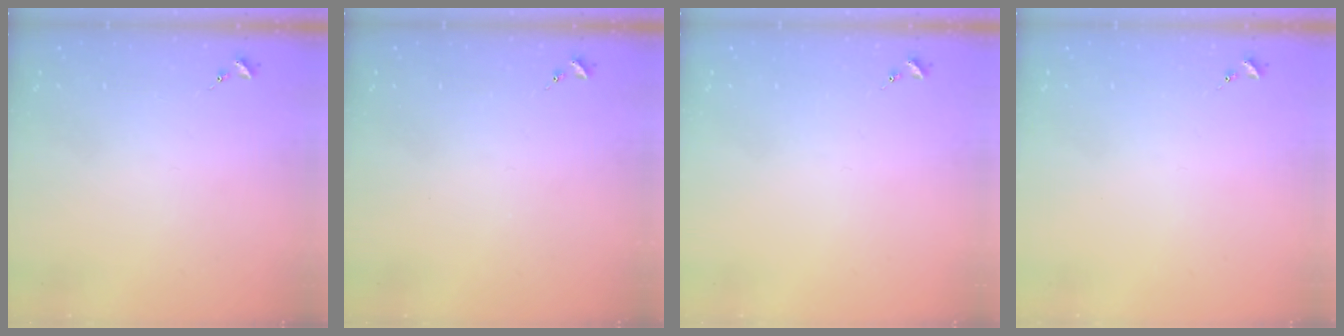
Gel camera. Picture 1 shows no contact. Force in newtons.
{"total": 0.0}
{"total": 0.0}
{"total": 0.0}